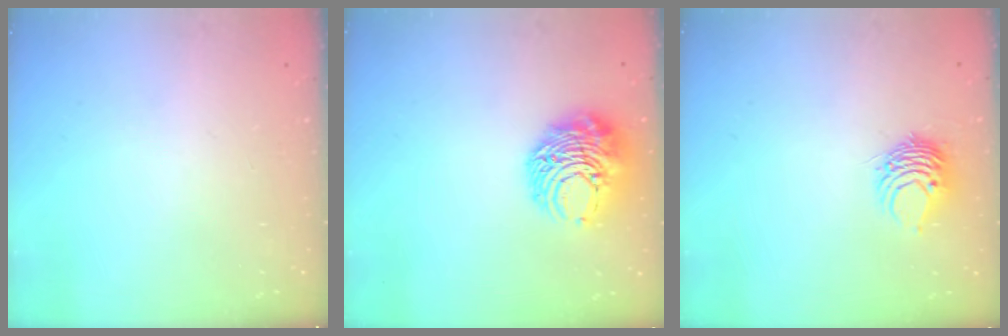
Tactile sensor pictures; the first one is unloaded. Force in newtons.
{"total": 10.7, "press": 10.6, "slide": 1.3}
{"total": 7.0, "press": 7.0, "slide": 0.8}